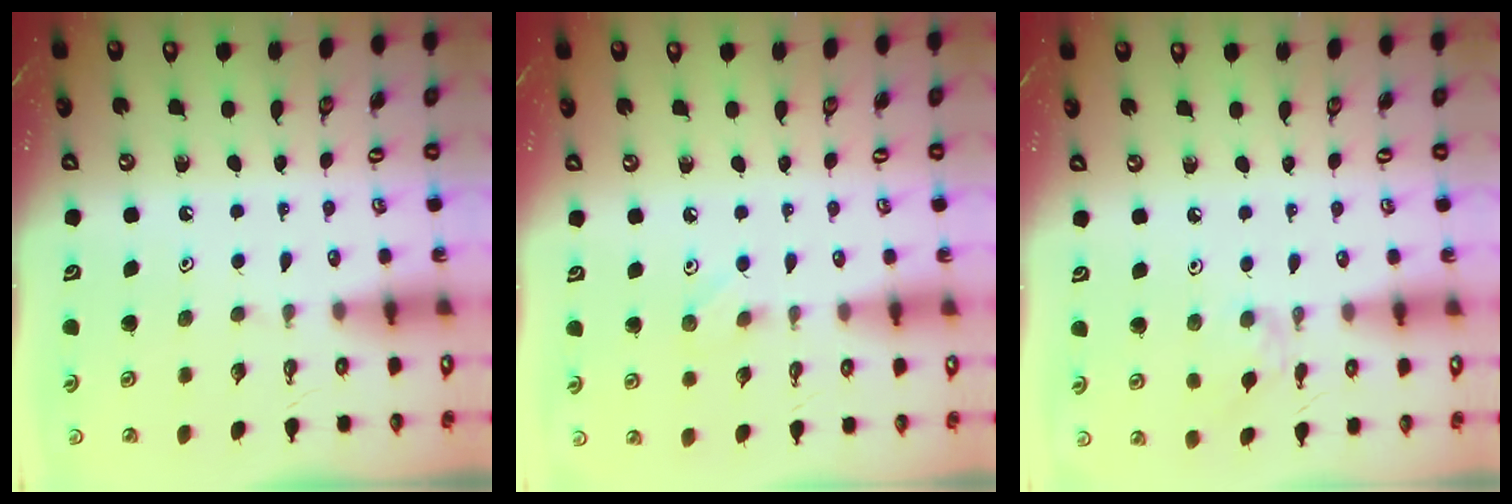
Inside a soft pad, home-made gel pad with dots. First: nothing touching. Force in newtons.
{"total": 4.5, "press": 4.4, "slide": 0.5}
{"total": 2.4, "press": 2.3, "slide": 0.5}